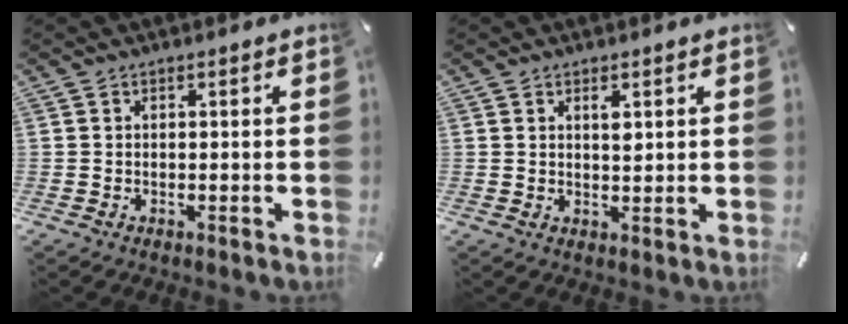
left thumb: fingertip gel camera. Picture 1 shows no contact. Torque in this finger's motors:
{"motor_torque": [0.58, 0.72, 0.43, -0.18, 0.00]}